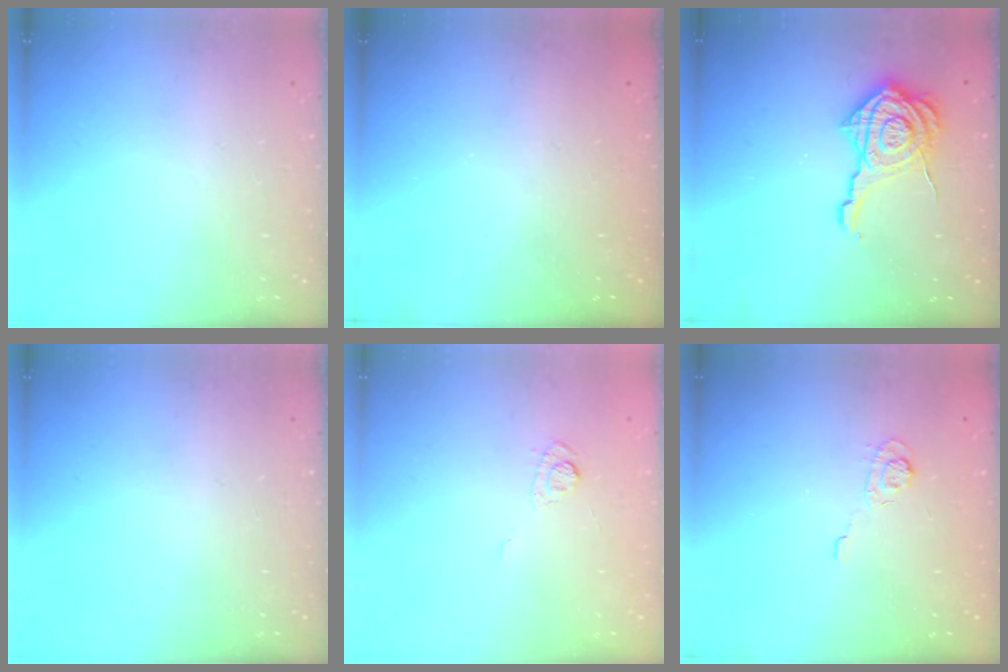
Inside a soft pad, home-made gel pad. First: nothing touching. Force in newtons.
{"total": 2.2, "press": 2.1, "slide": 0.8}
{"total": 13.6, "press": 13.5, "slide": 1.5}
{"total": 0.0}
{"total": 3.8, "press": 3.5, "slide": 1.5}
{"total": 3.5, "press": 3.2, "slide": 1.5}